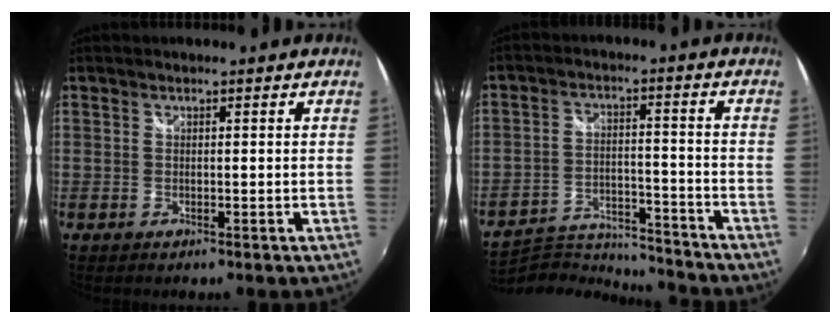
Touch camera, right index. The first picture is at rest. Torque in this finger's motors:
{"motor_torque": [-0.67, -0.64, 0.07, -0.01]}